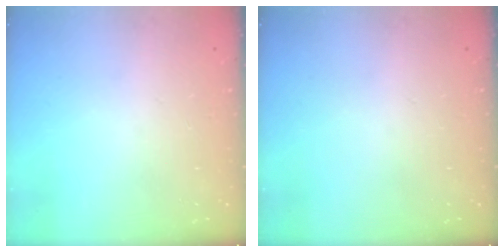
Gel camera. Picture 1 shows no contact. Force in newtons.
{"total": 0.0}